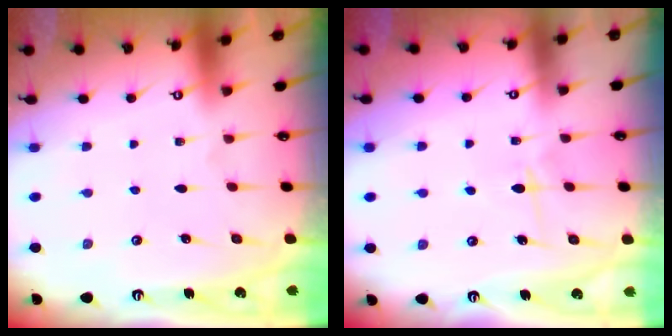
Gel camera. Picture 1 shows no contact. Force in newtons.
{"total": 5.5, "press": 5.5, "slide": 0.8}